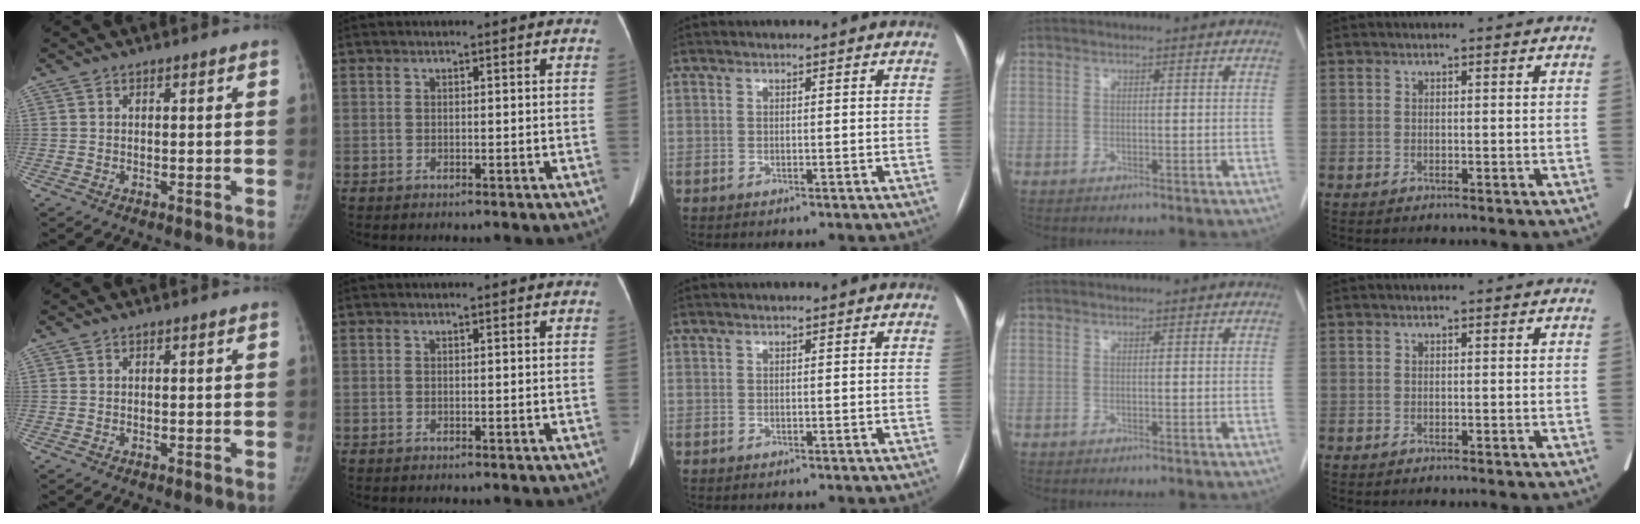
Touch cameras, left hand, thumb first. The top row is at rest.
{}